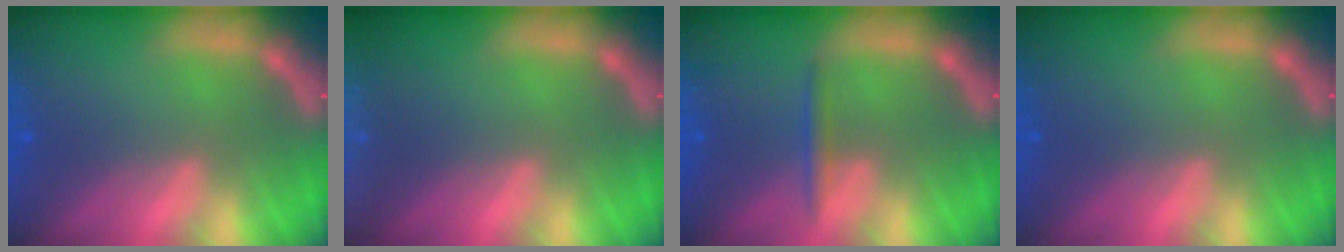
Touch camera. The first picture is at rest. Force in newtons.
{"total": 9.5}
{"total": 1.4}
{"total": 0.0}